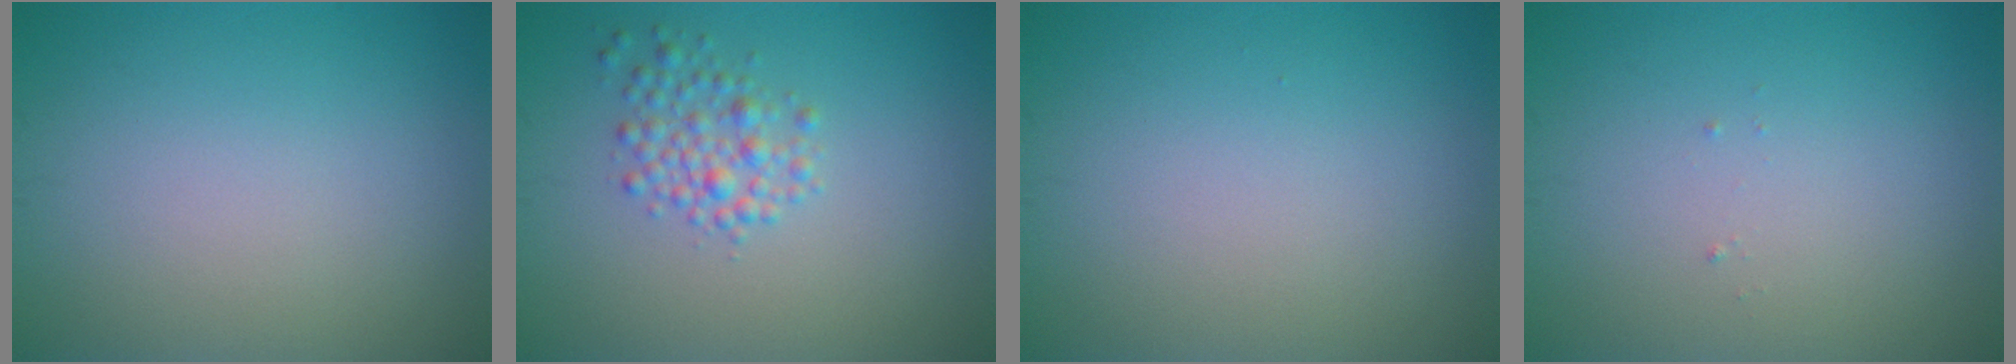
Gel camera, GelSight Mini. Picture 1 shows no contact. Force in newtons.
{"total": 2.4, "press": 2.4, "slide": 0.1}
{"total": 0.0}
{"total": 0.0}